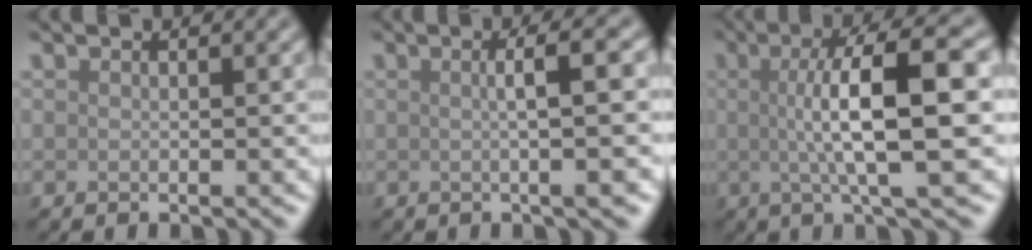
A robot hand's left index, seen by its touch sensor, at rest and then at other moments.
{"total": 4.9, "force": [0.2, 1.2, 4.7], "torque": [-0.054, 0.011, 0.000]}
{"total": 9.3, "force": [0.7, 2.2, 9.0], "torque": [-0.120, 0.008, 0.007]}